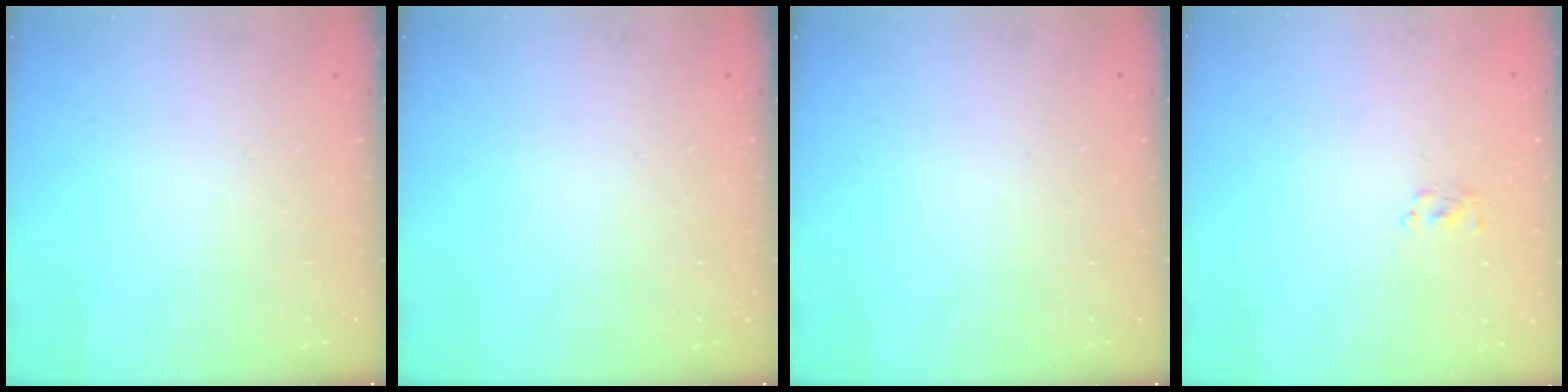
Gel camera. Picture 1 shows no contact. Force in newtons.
{"total": 0.0}
{"total": 0.0}
{"total": 1.4, "press": 1.0, "slide": 0.9}